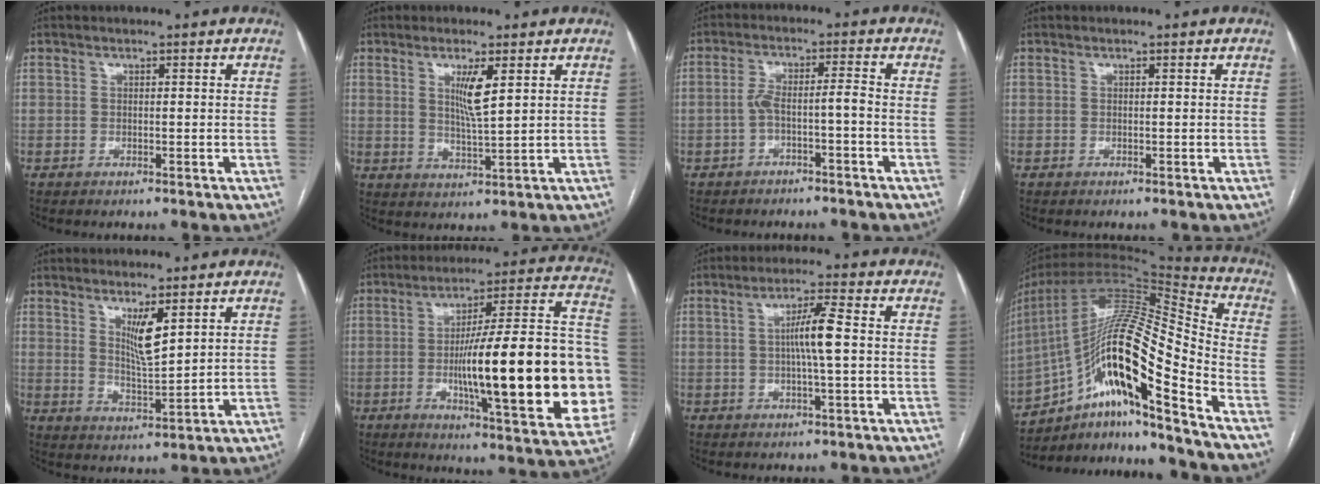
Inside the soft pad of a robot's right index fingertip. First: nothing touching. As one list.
[{"total": 5.0, "force": [1.9, 0.1, 4.6], "torque": [-0.087, -0.012, 0.036]}, {"total": 4.0, "force": [-1.9, -0.1, 3.6], "torque": [-0.072, 0.024, -0.030]}, {"total": 0.0}, {"total": 5.3, "force": [2.7, 0.5, 4.5], "torque": [-0.083, -0.016, 0.054]}, {"total": 28.3, "force": [-4.2, 3.8, 27.8], "torque": [-0.323, 0.018, -0.060]}, {"total": 5.5, "force": [0.1, -0.3, 5.5], "torque": [-0.100, 0.005, 0.001]}, {"total": 22.7, "force": [-11.8, 2.1, 19.3], "torque": [-0.355, 0.010, -0.205]}]